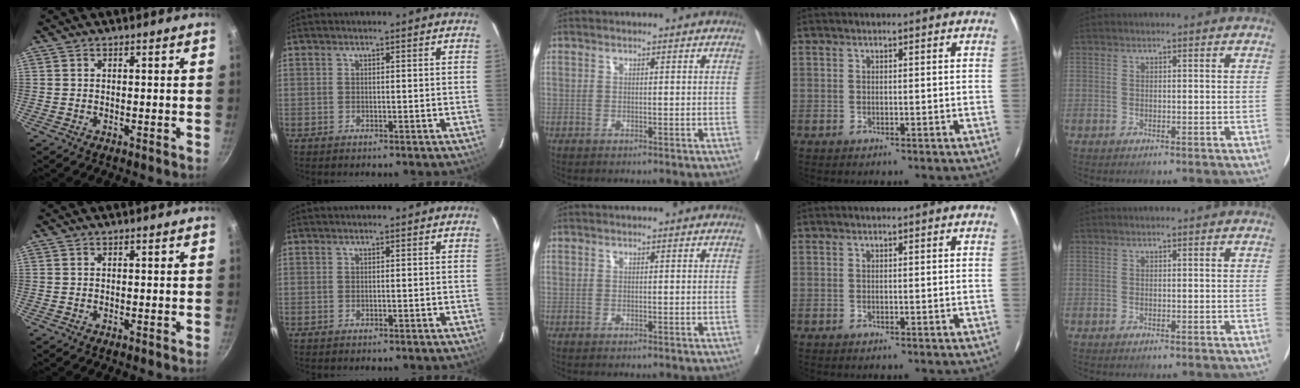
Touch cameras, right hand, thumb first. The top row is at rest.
{}